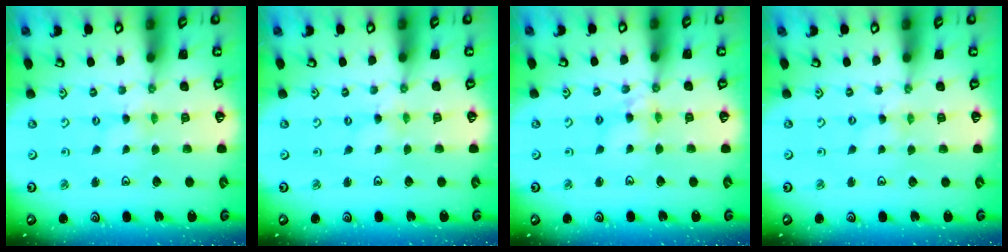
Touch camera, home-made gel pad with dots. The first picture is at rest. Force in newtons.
{"total": 0.0}
{"total": 6.1, "press": 6.1, "slide": 0.5}
{"total": 0.0}